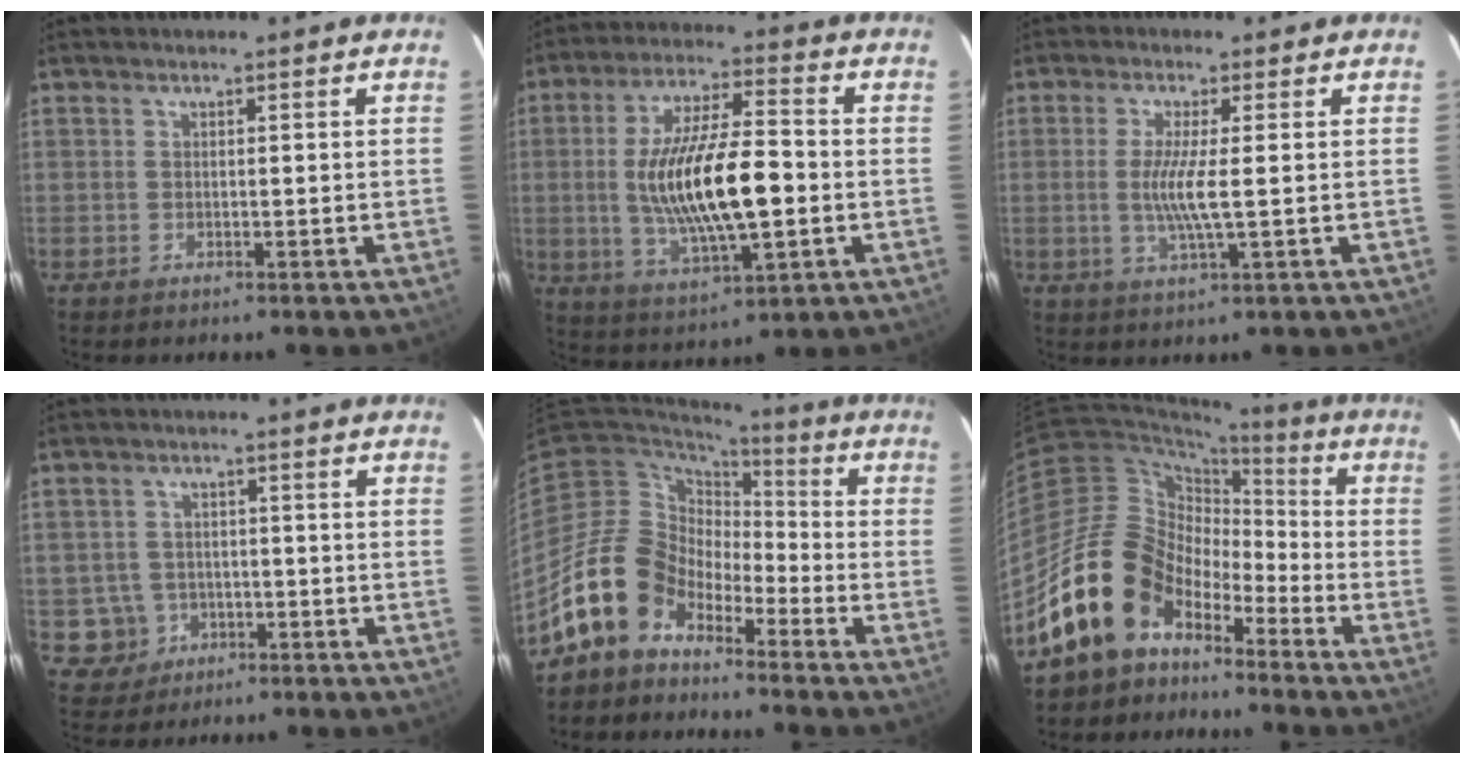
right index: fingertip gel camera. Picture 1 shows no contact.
{"total": 17.5, "force": [-1.7, 5.5, 16.5], "torque": [-0.311, -0.006, -0.022]}
{"total": 5.6, "force": [-0.1, -0.1, 5.6], "torque": [-0.114, -0.010, -0.005]}
{"total": 5.7, "force": [-1.7, 5.4, 0.5], "torque": [-0.026, 0.019, -0.017]}
{"total": 13.4, "force": [-9.8, 8.3, 3.6], "torque": [-0.082, 0.025, -0.181]}
{"total": 17.3, "force": [-11.2, 10.9, 7.2], "torque": [-0.149, 0.022, -0.179]}